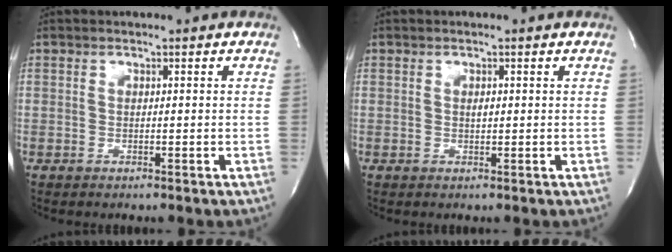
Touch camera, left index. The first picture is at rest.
{"total": 0.8, "force": [0.1, 0.3, 0.7], "torque": [-0.013, -0.001, 0.002]}